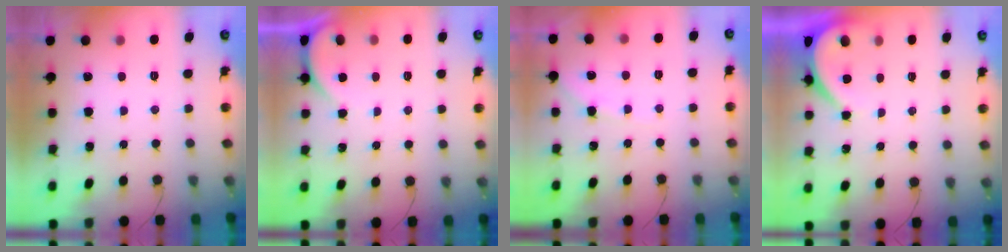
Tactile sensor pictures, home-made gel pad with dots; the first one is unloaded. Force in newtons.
{"total": 1.6, "press": 1.6, "slide": 0.2}
{"total": 4.6, "press": 4.6, "slide": 0.5}
{"total": 3.9, "press": 3.9, "slide": 0.7}